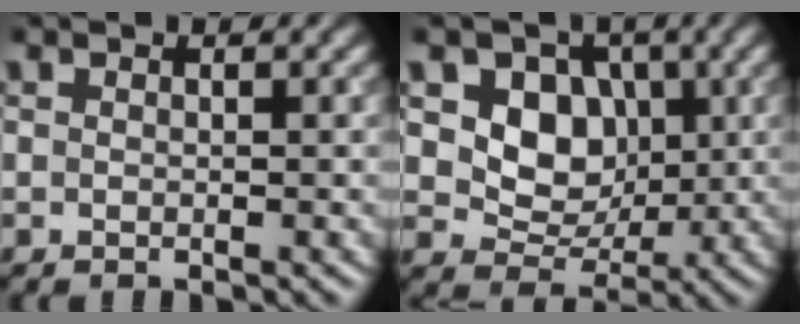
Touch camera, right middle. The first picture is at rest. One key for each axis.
{"total": 6.2, "fx": 1.3, "fy": 4.9, "fz": 3.6, "tx": -0.057, "ty": -0.006, "tz": 0.013}